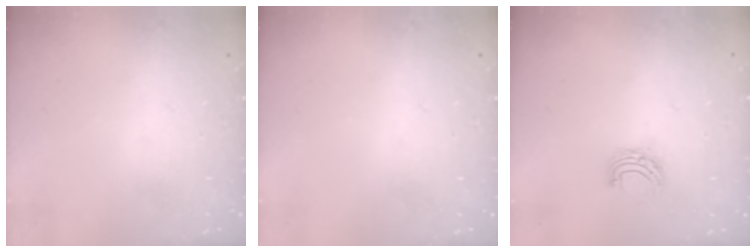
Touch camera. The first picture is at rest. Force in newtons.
{"total": 0.0}
{"total": 4.9, "press": 4.9, "slide": 0.4}